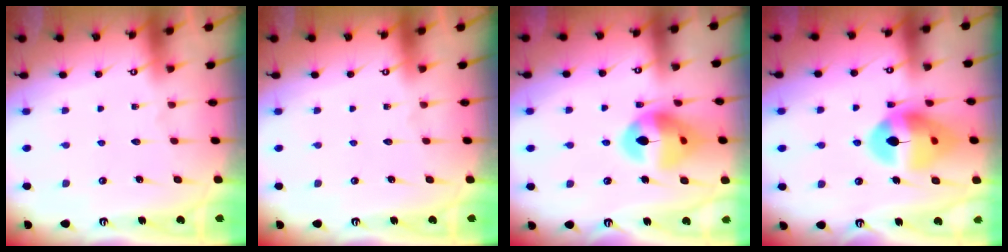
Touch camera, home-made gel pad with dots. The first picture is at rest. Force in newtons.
{"total": 0.0}
{"total": 15.6, "press": 15.4, "slide": 2.1}
{"total": 14.5, "press": 14.5, "slide": 1.4}